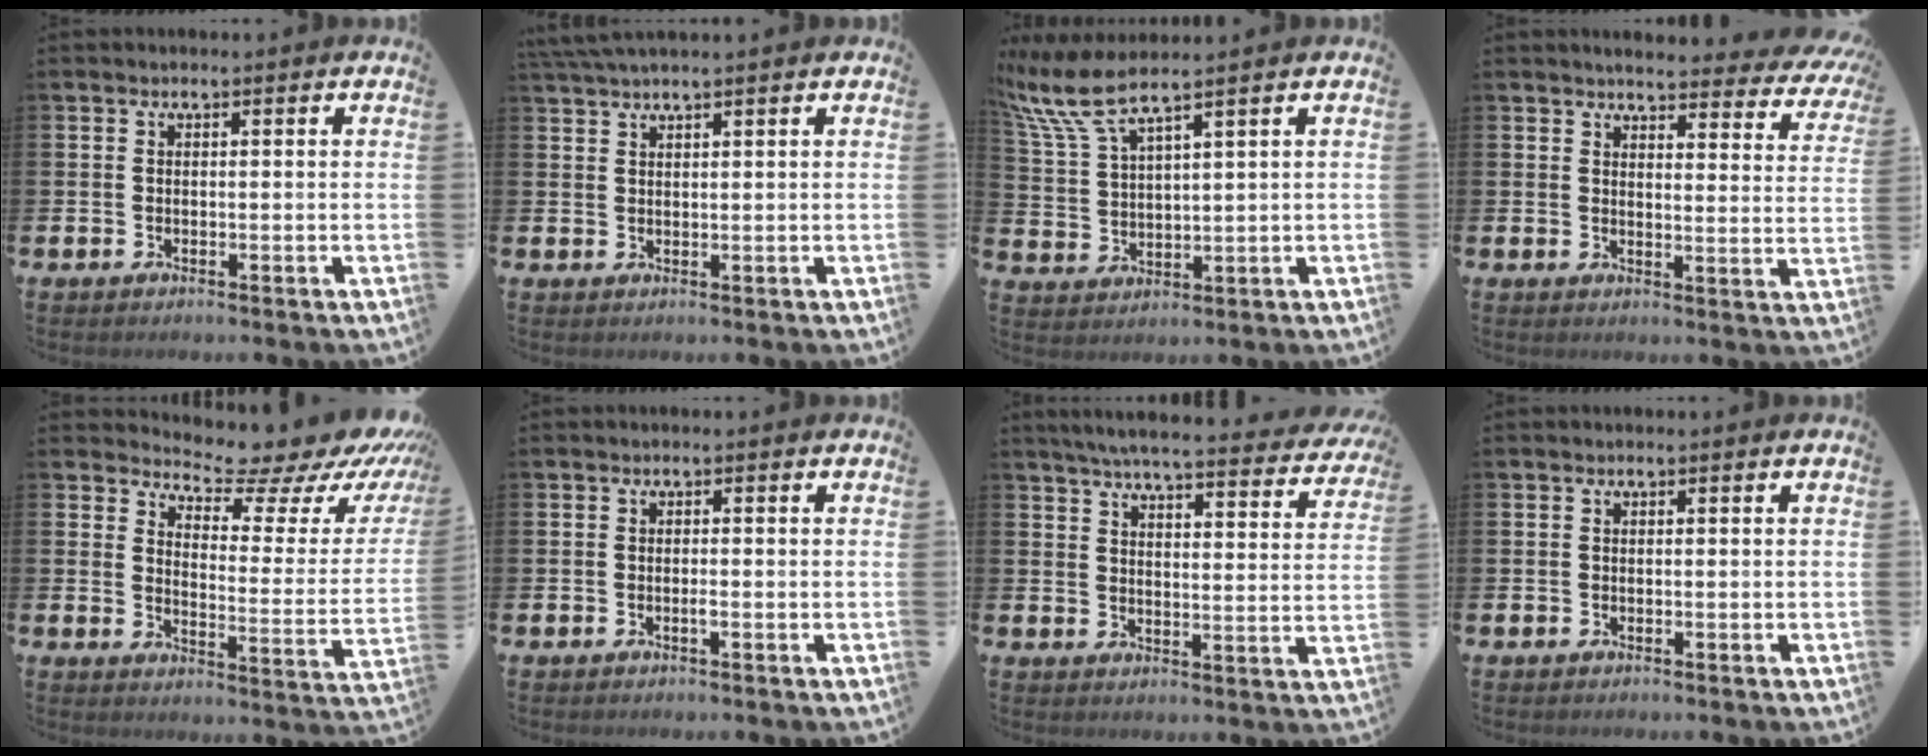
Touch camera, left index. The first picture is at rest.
{"total": 2.6, "force": [2.3, -0.1, 1.1], "torque": [-0.033, -0.001, 0.045]}
{"total": 7.7, "force": [6.3, 1.1, 4.2], "torque": [-0.109, -0.014, 0.113]}
{"total": 3.6, "force": [3.5, 0.7, 0.8], "torque": [-0.023, -0.032, 0.055]}
{"total": 7.1, "force": [6.6, 1.7, 2.2], "torque": [-0.051, -0.058, 0.104]}
{"total": 0.5, "force": [-0.3, 0.1, 0.4], "torque": [-0.015, -0.001, -0.004]}
{"total": 5.6, "force": [5.2, 0.4, 2.0], "torque": [-0.057, -0.037, 0.087]}
{"total": 0.0}